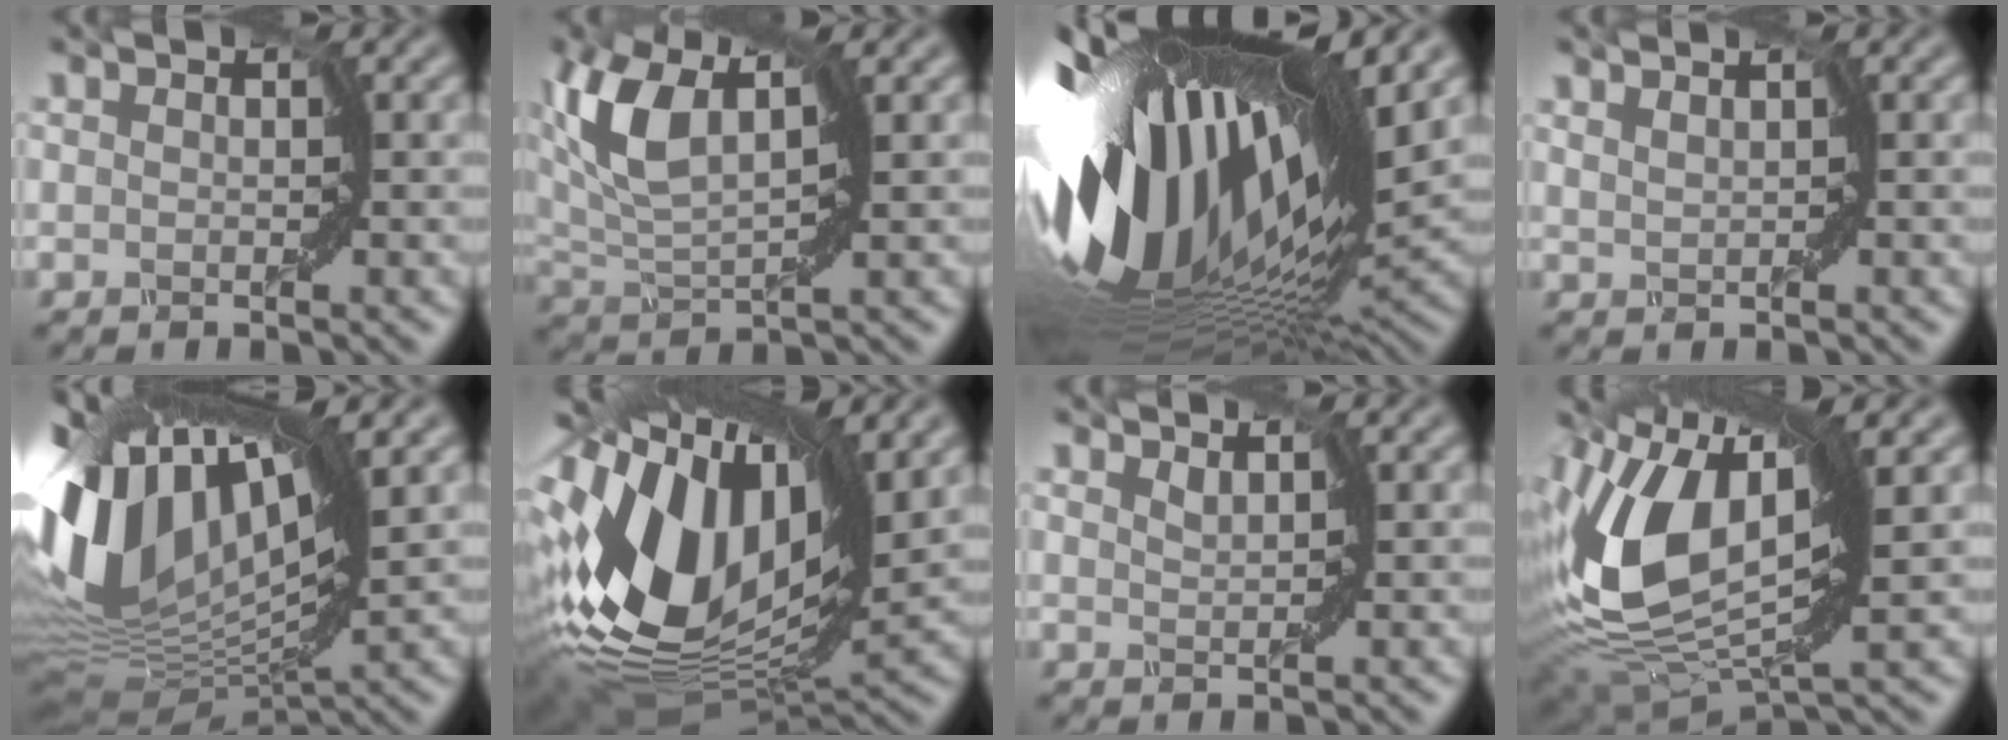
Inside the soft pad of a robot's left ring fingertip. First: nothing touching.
{"total": 6.0, "force": [2.5, 2.3, 4.9], "torque": [-0.120, 0.005, 0.059]}
{"total": 17.5, "force": [2.4, 6.5, 16.1], "torque": [-0.327, -0.049, 0.055]}
{"total": 1.3, "force": [0.9, -0.7, -0.5], "torque": [0.001, -0.008, 0.026]}
{"total": 14.3, "force": [3.2, 6.6, 12.3], "torque": [-0.284, 0.011, 0.063]}
{"total": 14.8, "force": [2.4, 8.1, 12.2], "torque": [-0.271, 0.003, 0.052]}
{"total": 0.9, "force": [0.5, -0.5, -0.5], "torque": [-0.004, -0.005, 0.026]}
{"total": 11.8, "force": [2.6, 5.8, 10.0], "torque": [-0.213, 0.003, 0.052]}